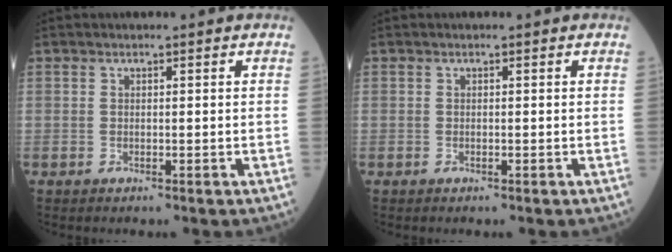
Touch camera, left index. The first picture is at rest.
{"total": 0.0}